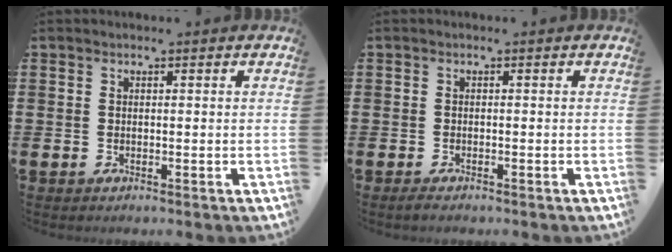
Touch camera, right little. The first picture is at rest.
{"total": 0.7, "force": [-0.5, 0.2, 0.5], "torque": [-0.010, -0.001, -0.009]}